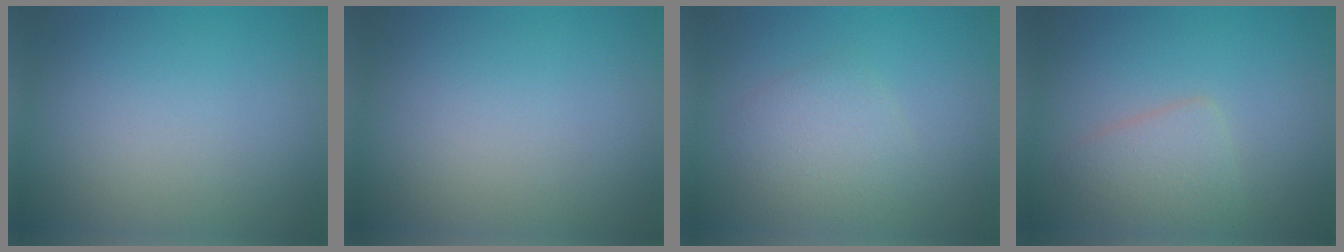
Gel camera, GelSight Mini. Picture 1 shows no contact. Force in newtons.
{"total": 0.0}
{"total": 2.8, "press": 2.8, "slide": 0.1}
{"total": 2.7, "press": 2.7, "slide": 0.1}